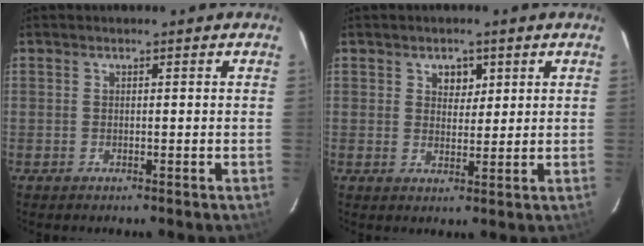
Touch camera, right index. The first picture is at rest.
{"total": 3.2, "force": [1.5, 2.5, 1.4], "torque": [-0.014, 0.005, 0.025]}